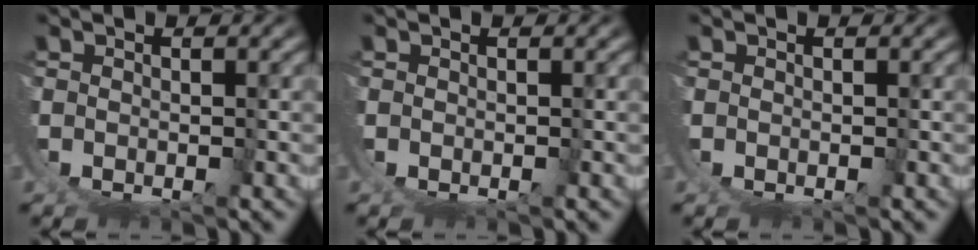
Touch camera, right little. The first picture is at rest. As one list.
[{"total": 0.0}, {"total": 0.0}]